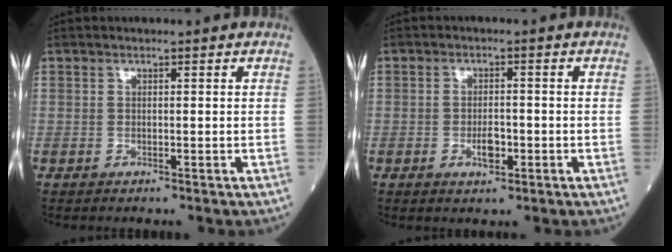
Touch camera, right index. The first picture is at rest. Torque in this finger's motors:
{"motor_torque": [0.77, -0.30, 0.47, 0.12]}